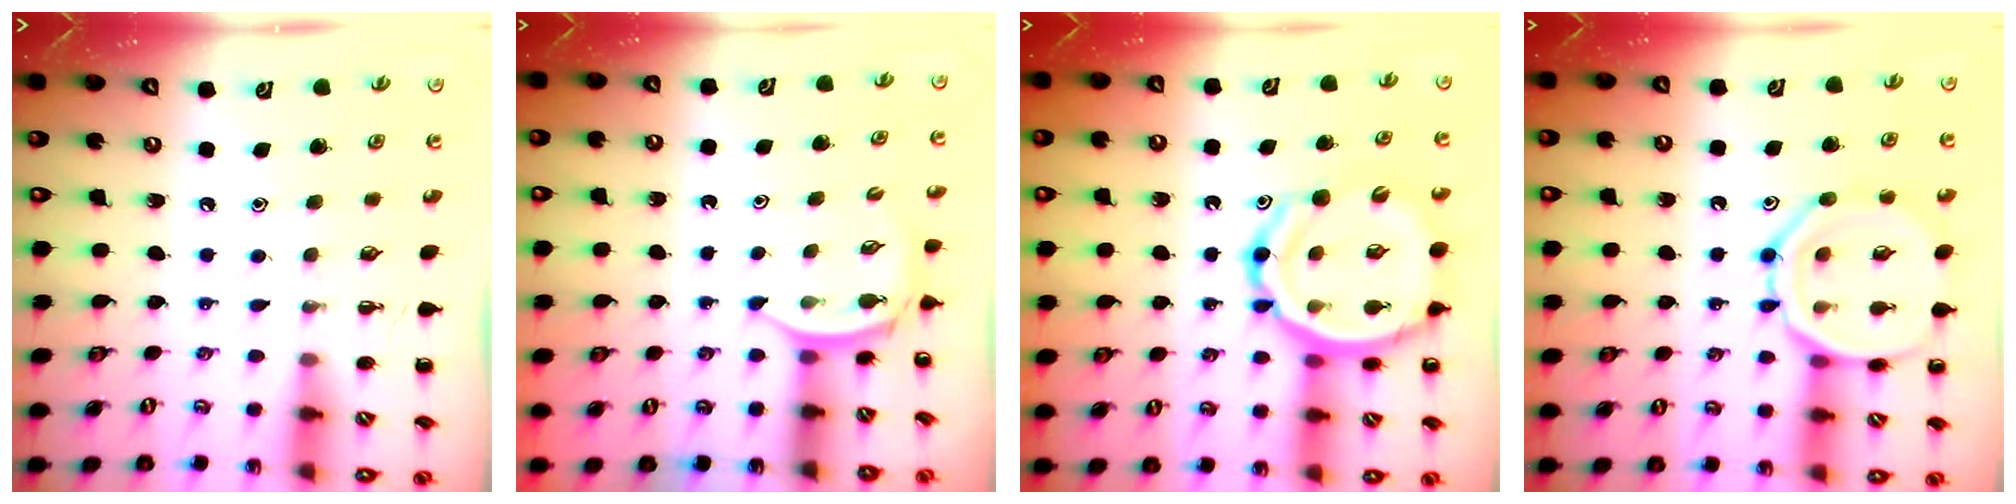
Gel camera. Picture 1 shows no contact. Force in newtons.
{"total": 2.3, "press": 2.1, "slide": 0.9}
{"total": 16.9, "press": 16.5, "slide": 3.7}
{"total": 14.0, "press": 14.0, "slide": 0.8}